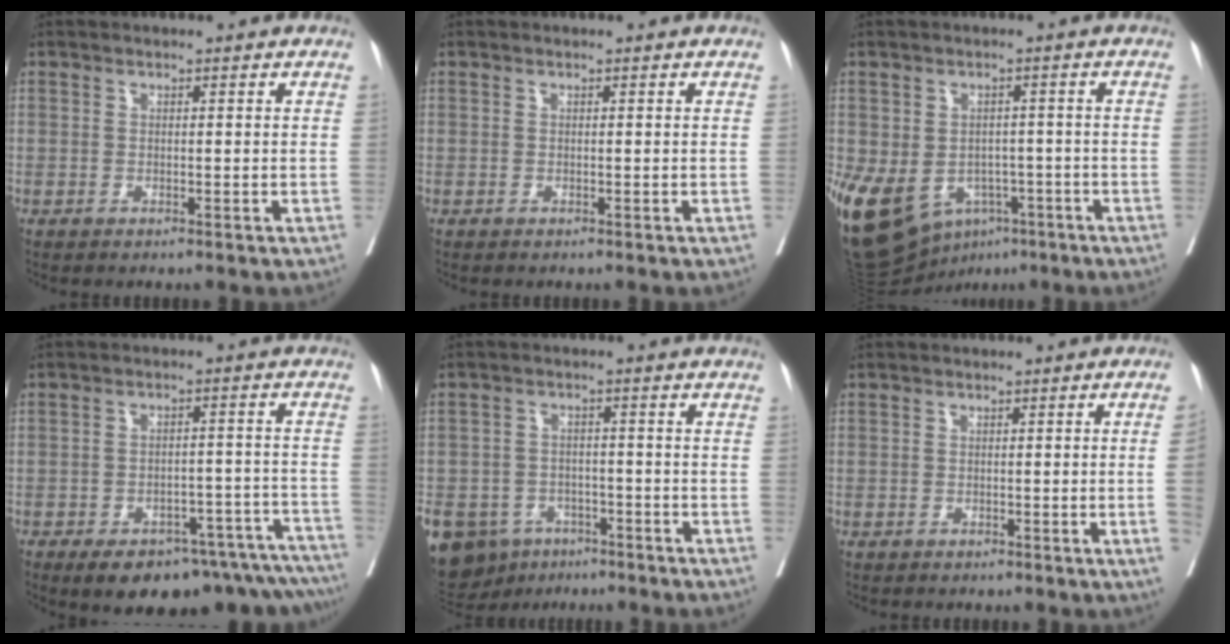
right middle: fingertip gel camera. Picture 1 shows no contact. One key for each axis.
{"total": 0.0}
{"total": 15.6, "fx": -7.3, "fy": 10.9, "fz": 8.5, "tx": -0.190, "ty": 0.003, "tz": -0.100}
{"total": 17.5, "fx": -14.8, "fy": 5.0, "fz": 7.9, "tx": -0.042, "ty": 0.028, "tz": -0.183}
{"total": 17.2, "fx": -9.7, "fy": 12.4, "fz": 6.8, "tx": -0.192, "ty": 0.001, "tz": -0.134}
{"total": 2.7, "fx": -0.6, "fy": -0.6, "fz": 2.6, "tx": -0.035, "ty": 0.002, "tz": -0.006}